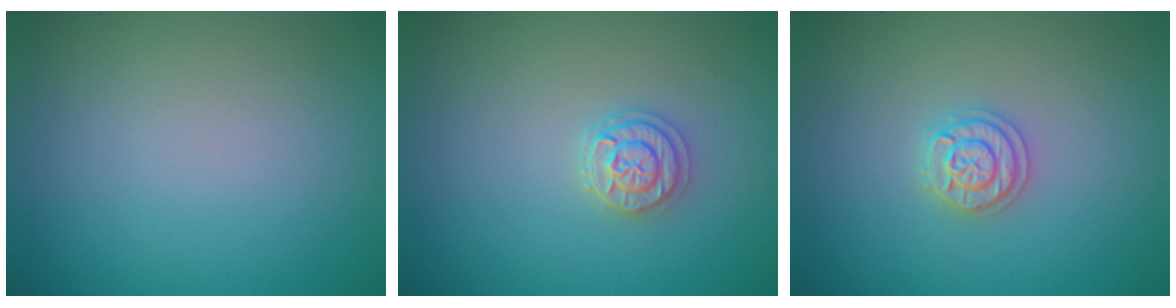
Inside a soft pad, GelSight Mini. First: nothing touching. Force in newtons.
{"total": 2.1, "press": 2.1, "slide": 0.5}
{"total": 2.0, "press": 2.0, "slide": 0.3}